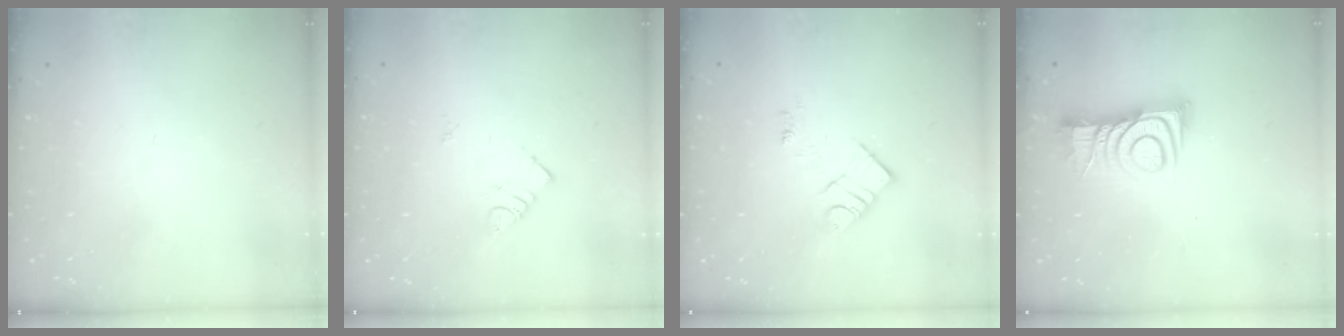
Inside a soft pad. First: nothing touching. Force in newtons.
{"total": 4.1, "press": 4.0, "slide": 0.7}
{"total": 8.7, "press": 8.7, "slide": 0.3}
{"total": 11.2, "press": 11.2, "slide": 0.5}